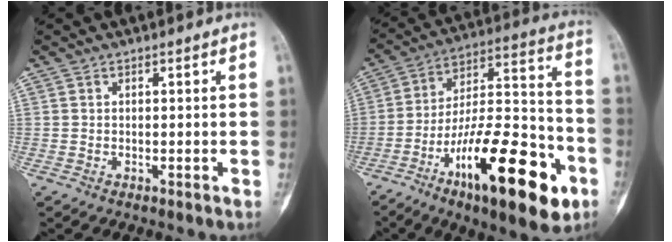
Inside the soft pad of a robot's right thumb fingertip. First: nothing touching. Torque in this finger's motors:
{"motor_torque": [0.21, 0.90, 1.73, -1.04, 0.22]}